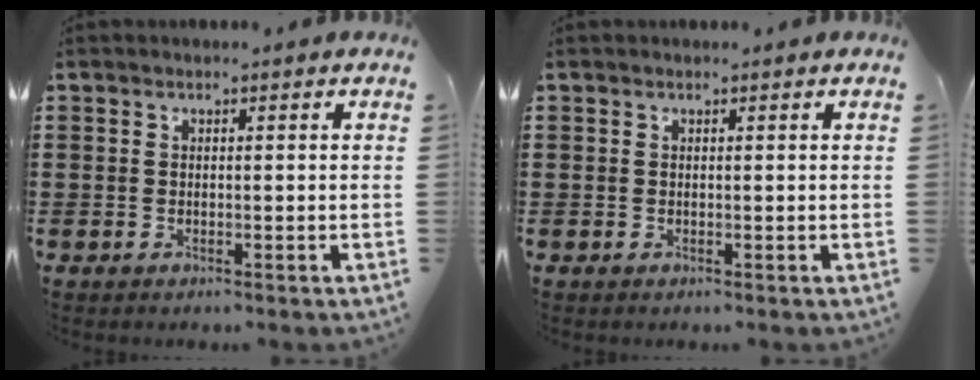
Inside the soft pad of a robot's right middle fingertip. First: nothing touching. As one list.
[{"total": 0.0}]